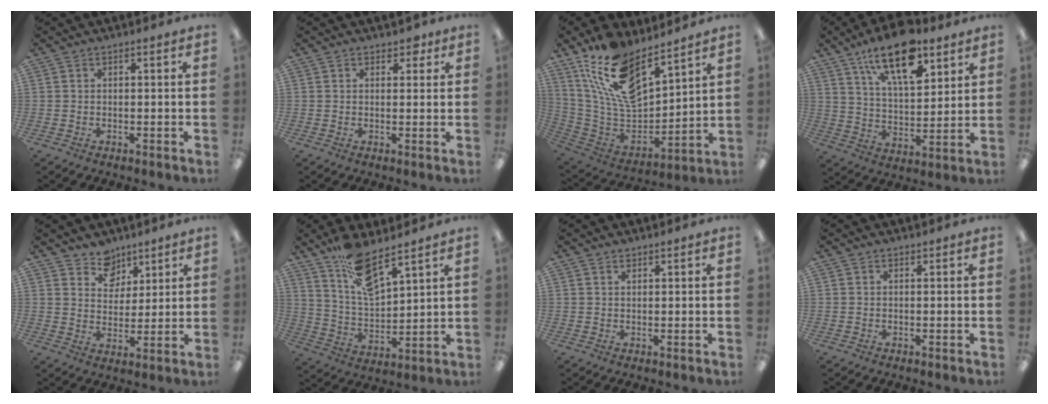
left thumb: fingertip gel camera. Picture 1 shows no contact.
{"total": 2.6, "force": [1.6, 1.8, 1.1], "torque": [0.002, -0.005, 0.025]}
{"total": 17.8, "force": [12.2, 7.6, 10.5], "torque": [-0.210, -0.077, 0.222]}
{"total": 17.0, "force": [11.0, 7.3, 10.6], "torque": [-0.170, -0.048, 0.186]}
{"total": 7.6, "force": [5.8, 4.9, 0.4], "torque": [-0.008, -0.041, 0.109]}
{"total": 11.6, "force": [9.1, 3.2, 6.3], "torque": [-0.124, -0.050, 0.166]}
{"total": 0.9, "force": [0.8, 0.3, 0.2], "torque": [-0.004, 0.001, 0.015]}
{"total": 0.0}